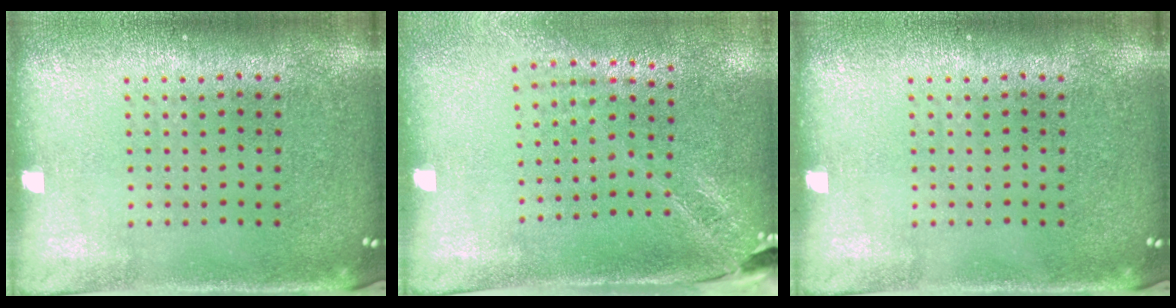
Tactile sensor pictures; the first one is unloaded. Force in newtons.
{"total": 1.9, "press": 1.6, "slide": 1.0}
{"total": 0.0}